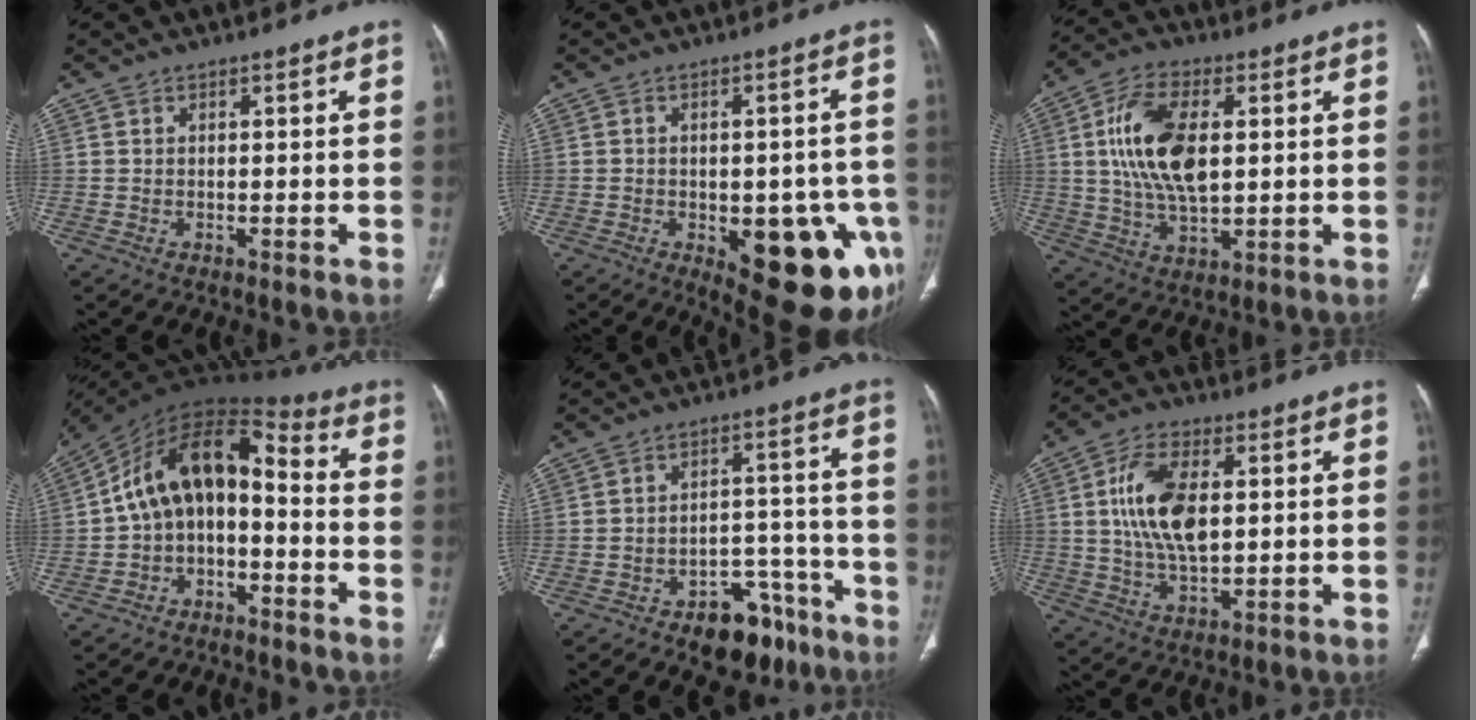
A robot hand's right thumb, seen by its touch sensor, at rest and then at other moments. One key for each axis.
{"total": 18.8, "fx": -6.8, "fy": 8.5, "fz": 15.3, "tx": -0.130, "ty": 0.013, "tz": -0.065}
{"total": 14.9, "fx": 2.4, "fy": 7.7, "fz": 12.5, "tx": -0.238, "ty": -0.001, "tz": 0.047}
{"total": 13.8, "fx": -2.3, "fy": 8.5, "fz": 10.6, "tx": -0.160, "ty": 0.085, "tz": -0.048}
{"total": 11.6, "fx": -7.8, "fy": 6.5, "fz": 5.5, "tx": -0.037, "ty": 0.074, "tz": -0.109}
{"total": 12.9, "fx": 2.0, "fy": 6.6, "fz": 10.9, "tx": -0.204, "ty": -0.001, "tz": 0.039}